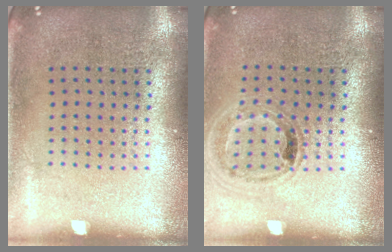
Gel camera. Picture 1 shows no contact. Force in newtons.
{"total": 1.0, "press": 1.0, "slide": 0.1}